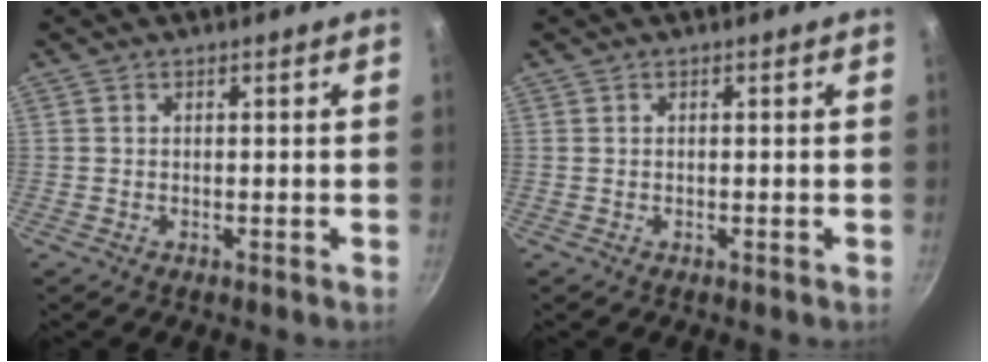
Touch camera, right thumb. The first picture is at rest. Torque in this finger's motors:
{"motor_torque": [-0.27, 0.19, 0.02, 0.00, 0.01]}